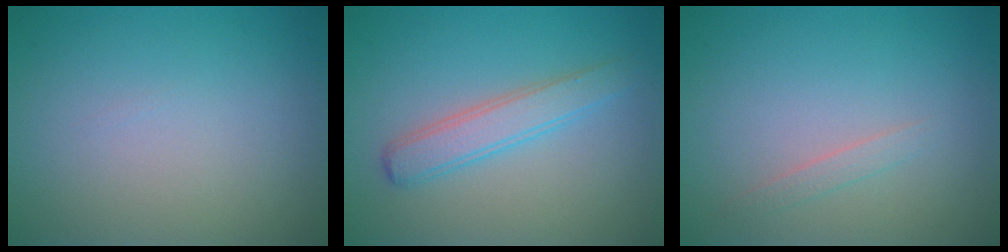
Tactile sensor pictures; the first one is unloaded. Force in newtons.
{"total": 2.9, "press": 2.9, "slide": 0.0}
{"total": 0.8, "press": 0.8, "slide": 0.1}